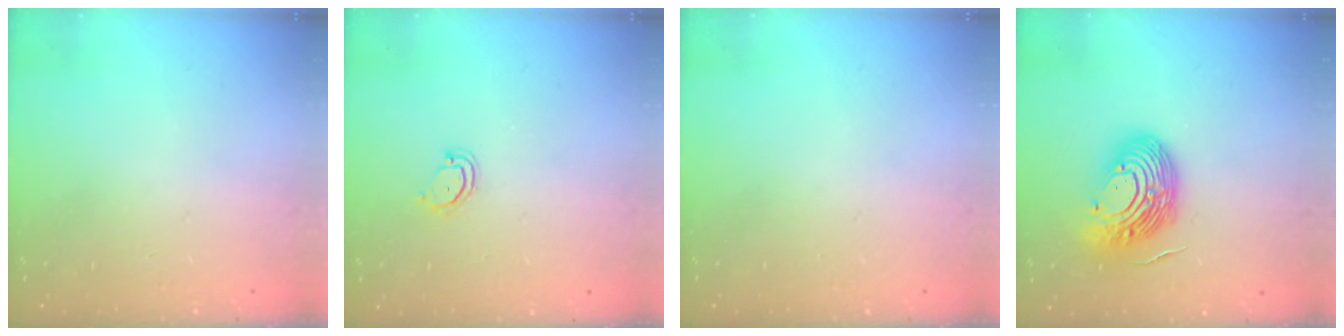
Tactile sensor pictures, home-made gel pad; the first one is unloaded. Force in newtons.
{"total": 2.5, "press": 2.5, "slide": 0.1}
{"total": 0.0}
{"total": 14.4, "press": 14.2, "slide": 2.4}